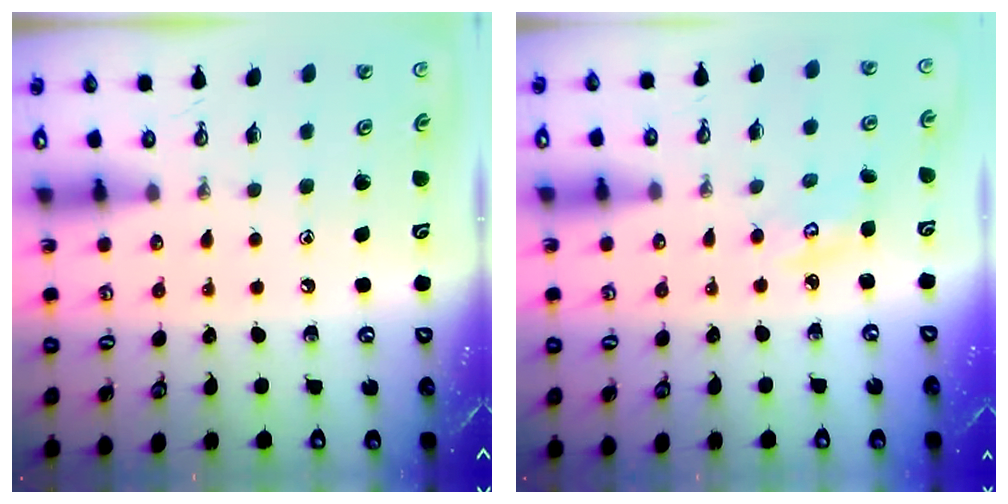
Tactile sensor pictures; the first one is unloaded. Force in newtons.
{"total": 2.9, "press": 2.9, "slide": 0.1}